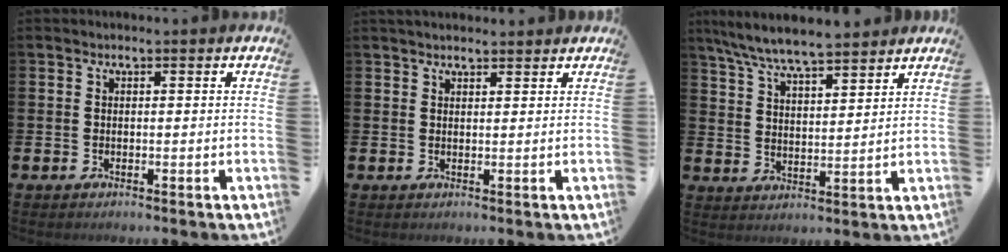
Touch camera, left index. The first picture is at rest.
{"total": 1.9, "force": [1.8, 0.4, 0.3], "torque": [0.001, -0.006, 0.031]}
{"total": 7.3, "force": [7.0, 0.5, 2.1], "torque": [-0.072, -0.031, 0.128]}